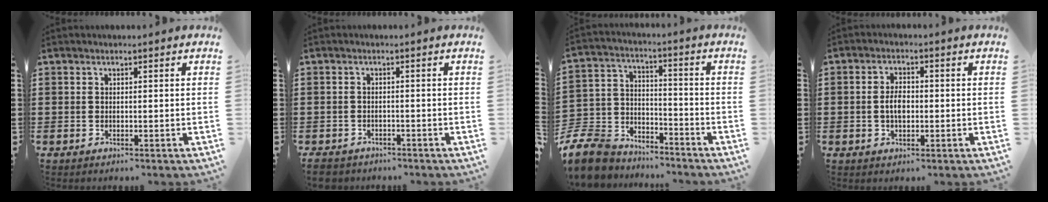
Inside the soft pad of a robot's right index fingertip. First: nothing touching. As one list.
[{"total": 1.9, "force": [-1.8, 0.6, 0.1], "torque": [-0.014, 0.000, -0.042]}, {"total": 9.5, "force": [-8.7, 3.4, 1.9], "torque": [-0.061, 0.023, -0.177]}, {"total": 3.5, "force": [-0.3, 1.8, 3.0], "torque": [-0.057, -0.001, -0.009]}]